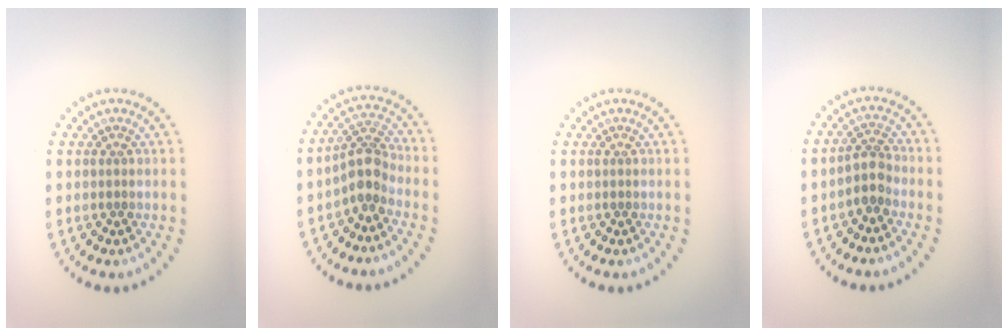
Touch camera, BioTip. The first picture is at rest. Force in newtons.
{"total": 3.0, "press": 2.3, "slide": 1.9}
{"total": 0.0}
{"total": 2.2, "press": 1.8, "slide": 1.3}